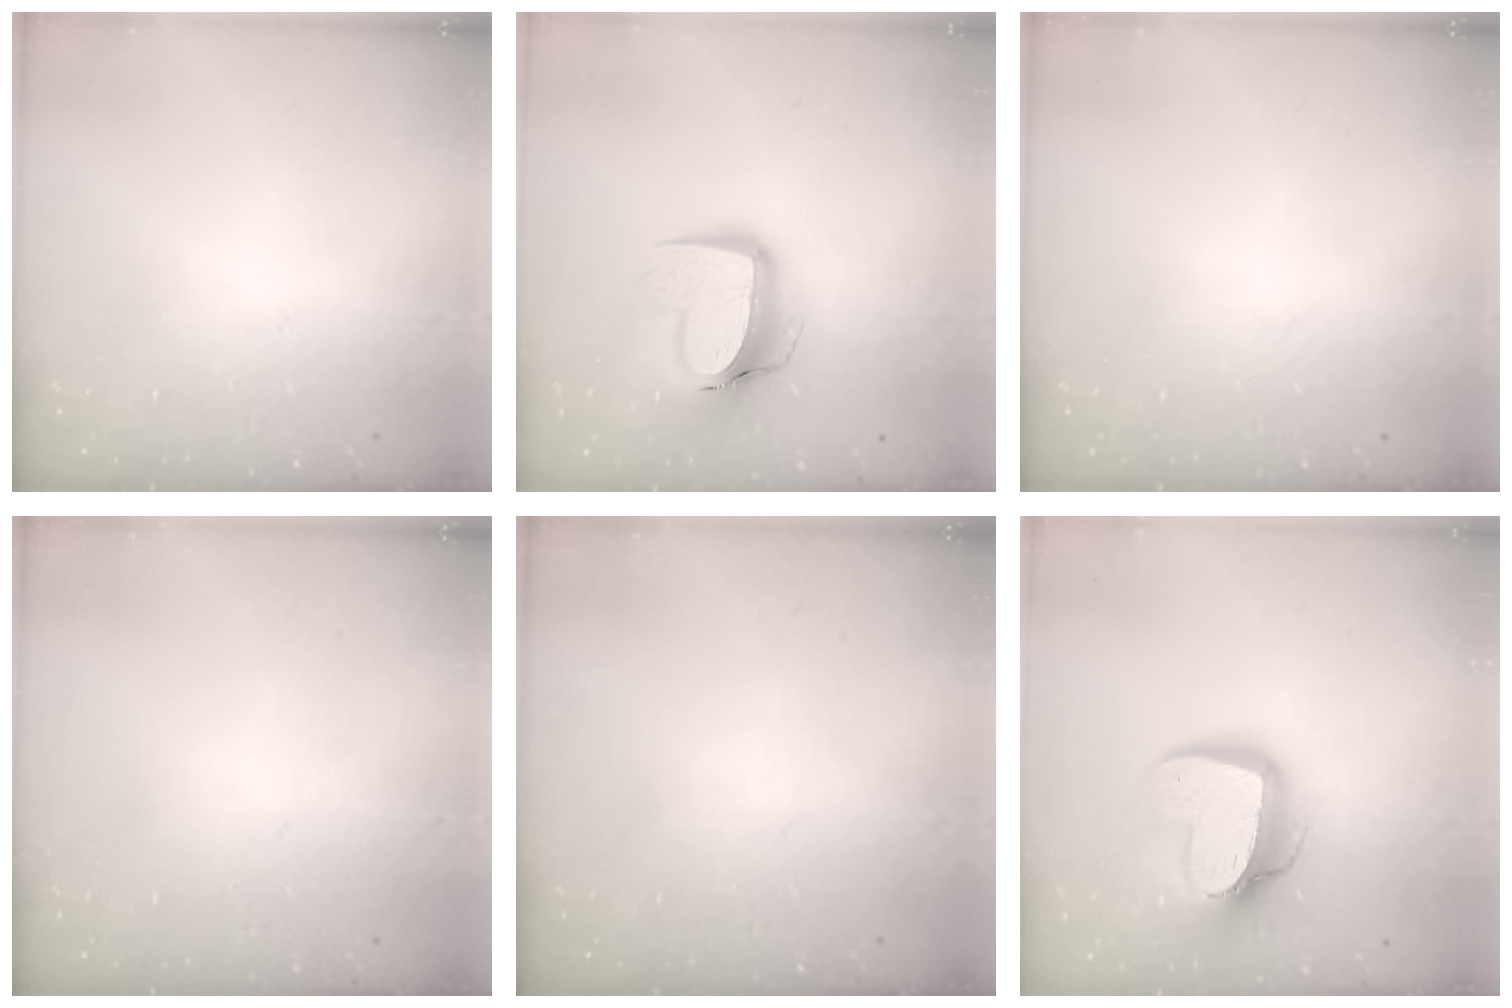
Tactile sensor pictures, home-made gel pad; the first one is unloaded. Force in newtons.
{"total": 12.0, "press": 12.0, "slide": 1.2}
{"total": 0.0}
{"total": 0.0}
{"total": 0.0}
{"total": 14.9, "press": 14.9, "slide": 1.1}